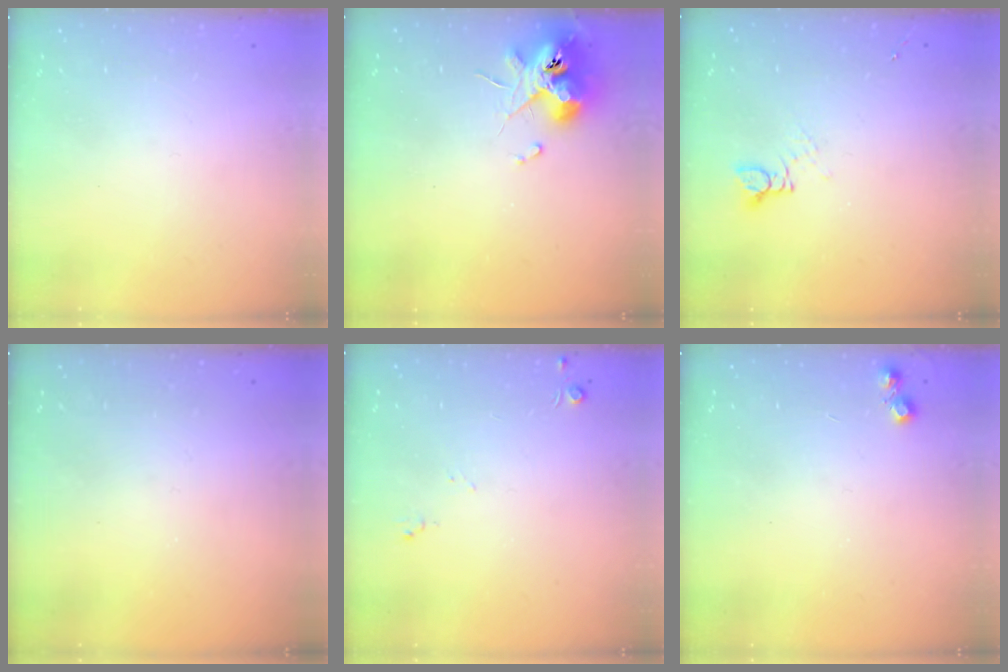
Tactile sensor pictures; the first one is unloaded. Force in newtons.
{"total": 11.7, "press": 11.6, "slide": 1.2}
{"total": 2.5, "press": 2.5, "slide": 0.2}
{"total": 0.0}
{"total": 4.9, "press": 4.8, "slide": 0.7}
{"total": 4.3, "press": 4.3, "slide": 0.6}